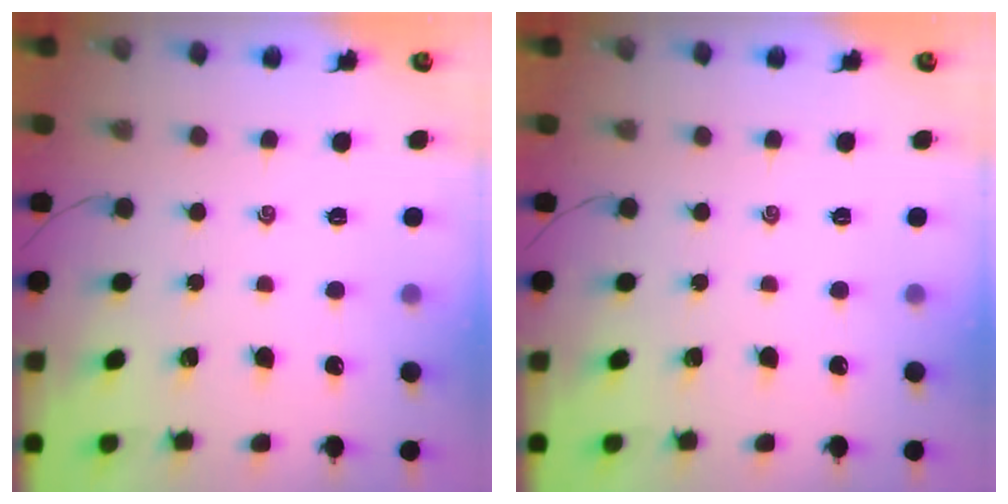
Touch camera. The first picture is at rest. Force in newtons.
{"total": 0.0}